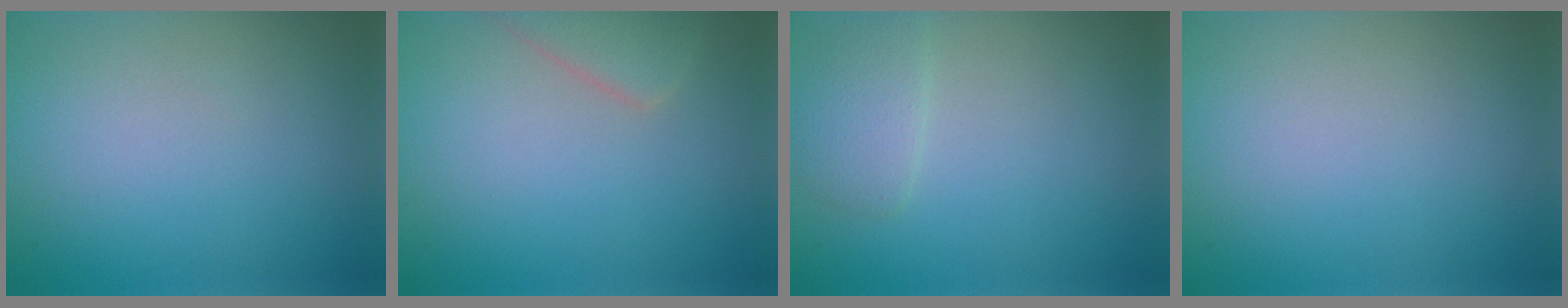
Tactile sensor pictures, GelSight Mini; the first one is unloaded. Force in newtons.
{"total": 2.8, "press": 2.8, "slide": 0.2}
{"total": 1.8, "press": 1.8, "slide": 0.2}
{"total": 0.0}